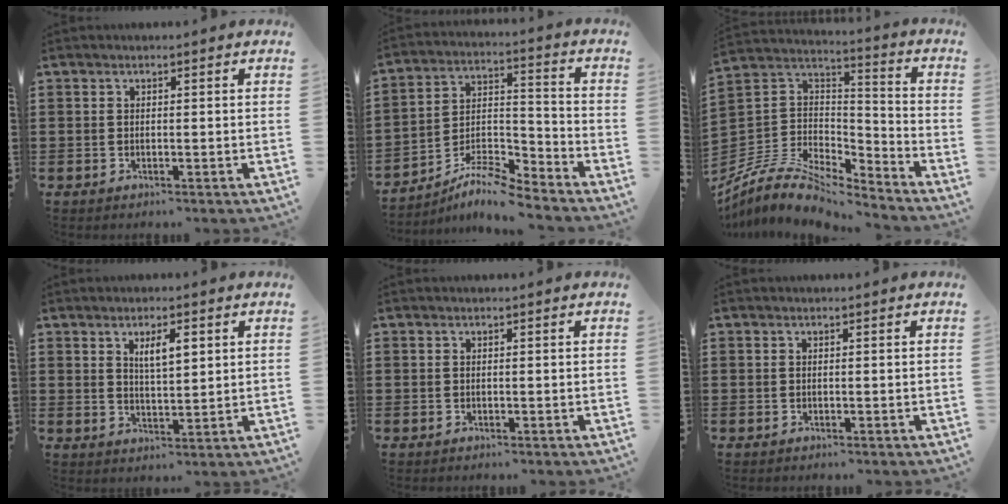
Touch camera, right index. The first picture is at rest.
{"total": 8.0, "force": [-7.6, 1.0, 2.6], "torque": [-0.044, 0.016, -0.147]}
{"total": 8.1, "force": [-6.8, 3.0, 3.3], "torque": [-0.082, 0.004, -0.135]}
{"total": 4.0, "force": [1.7, 1.3, 3.4], "torque": [-0.054, 0.000, 0.024]}
{"total": 0.0}
{"total": 0.0}